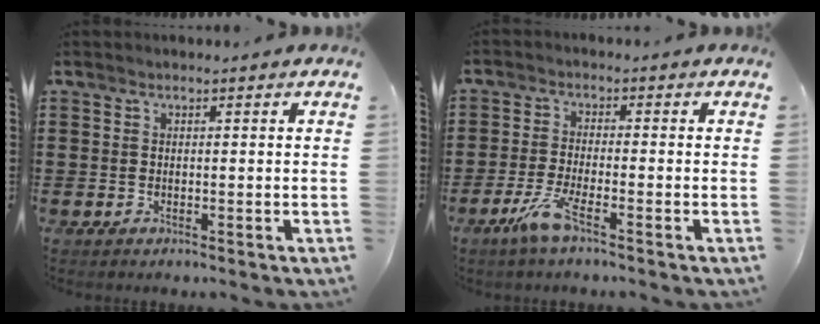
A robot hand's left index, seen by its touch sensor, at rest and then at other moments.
{"total": 5.2, "force": [-3.0, 0.5, 4.2], "torque": [-0.104, -0.017, -0.060]}